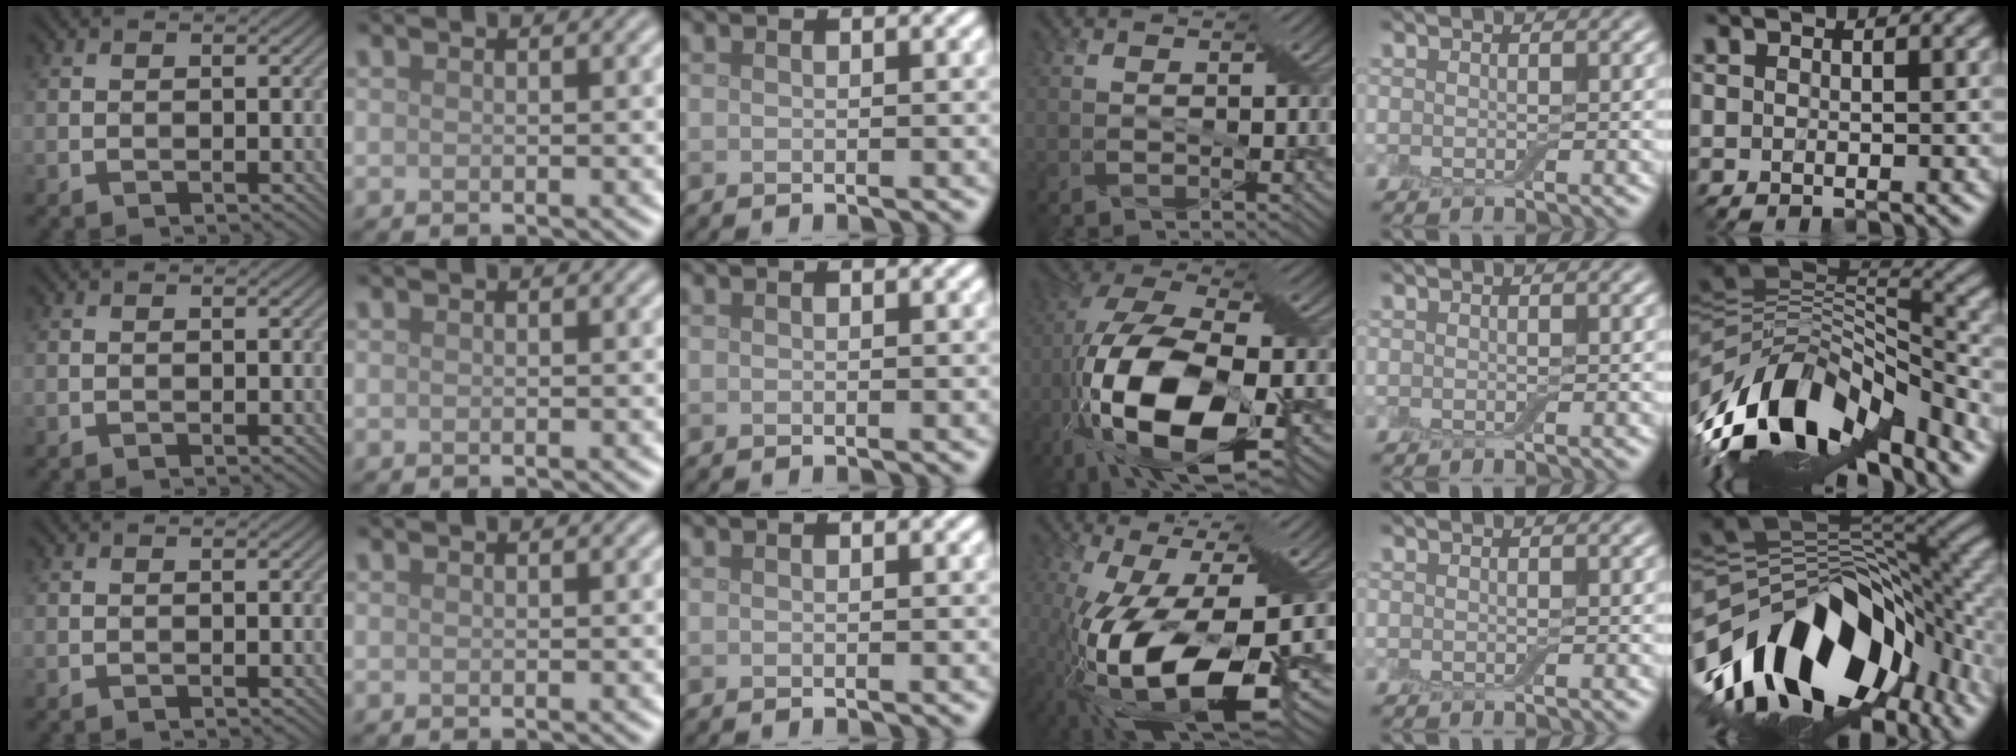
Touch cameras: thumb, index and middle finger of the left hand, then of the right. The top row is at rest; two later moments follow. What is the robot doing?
{"motion": "cut", "object": "aluminum foil"}